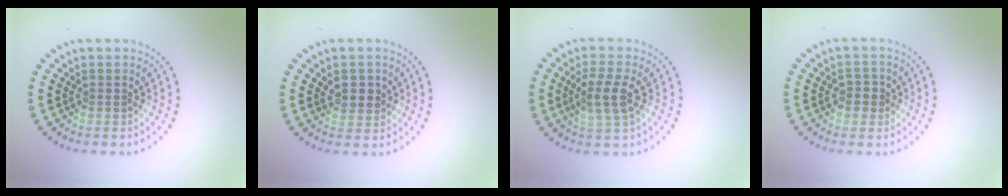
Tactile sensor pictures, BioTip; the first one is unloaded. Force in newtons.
{"total": 1.9, "press": 1.8, "slide": 0.5}
{"total": 3.2, "press": 3.0, "slide": 1.2}
{"total": 1.3, "press": 1.3, "slide": 0.3}